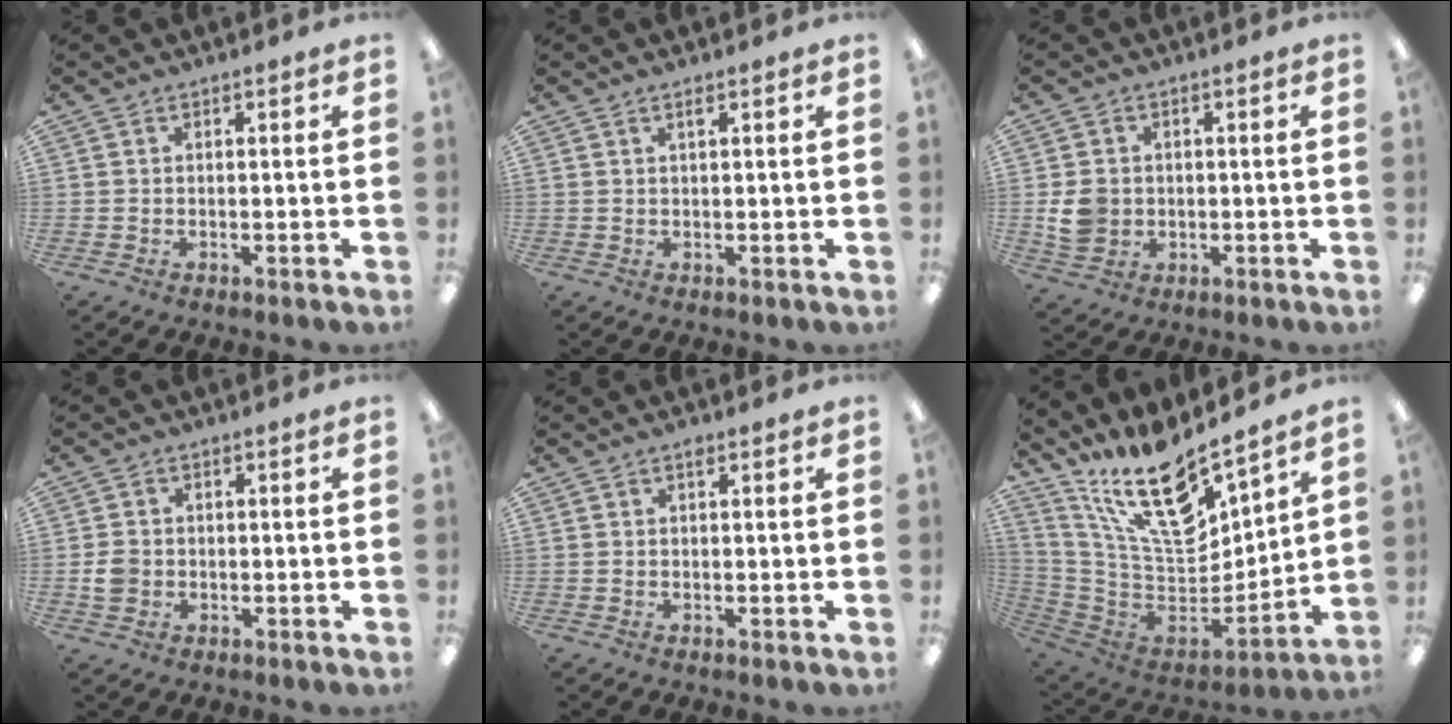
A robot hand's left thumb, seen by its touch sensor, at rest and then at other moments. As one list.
[{"total": 1.1, "force": [0.8, 0.2, 0.7], "torque": [-0.016, 0.001, 0.015]}, {"total": 6.2, "force": [0.0, 5.5, 2.9], "torque": [-0.053, 0.006, 0.001]}, {"total": 3.5, "force": [-0.6, 3.1, 1.6], "torque": [-0.018, 0.004, -0.010]}, {"total": 0.9, "force": [0.6, 0.4, 0.6], "torque": [-0.006, -0.001, 0.009]}, {"total": 19.9, "force": [14.6, 6.3, 11.9], "torque": [-0.214, -0.108, 0.257]}]